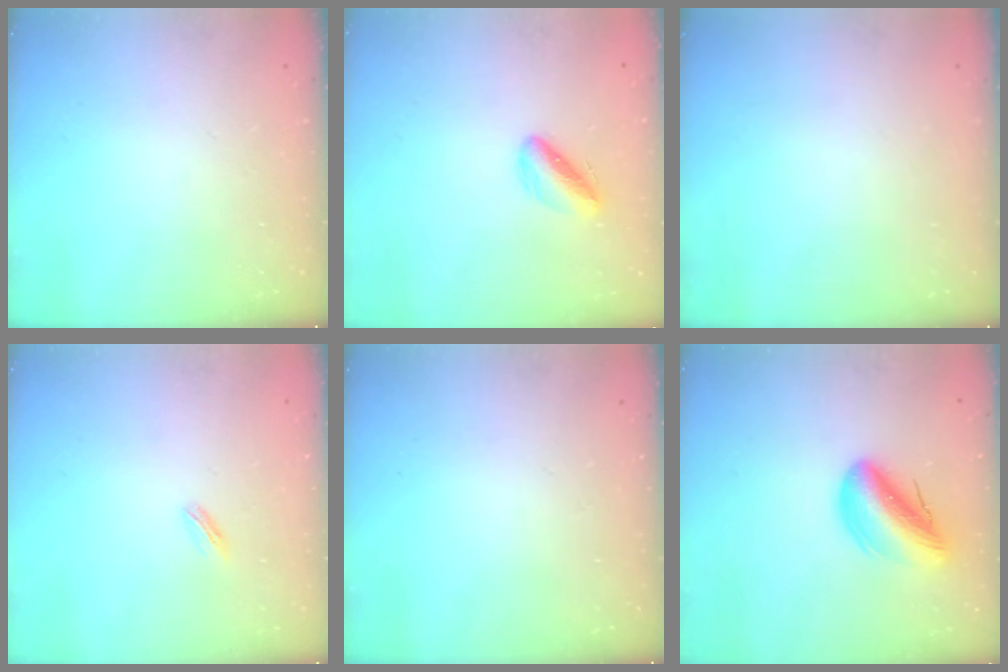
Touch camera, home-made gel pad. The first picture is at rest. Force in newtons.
{"total": 5.2, "press": 4.9, "slide": 1.8}
{"total": 0.0}
{"total": 1.3, "press": 1.2, "slide": 0.3}
{"total": 0.0}
{"total": 13.7, "press": 13.3, "slide": 3.4}